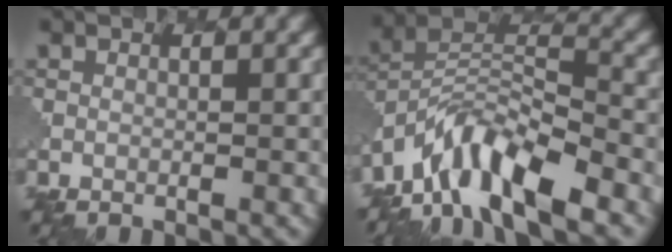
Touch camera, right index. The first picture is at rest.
{"total": 8.6, "force": [-6.3, 2.7, 5.1], "torque": [-0.084, 0.000, -0.130]}